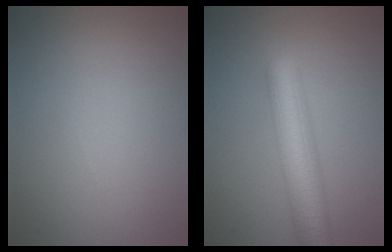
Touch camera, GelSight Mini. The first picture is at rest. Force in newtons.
{"total": 6.9, "press": 6.9, "slide": 0.4}